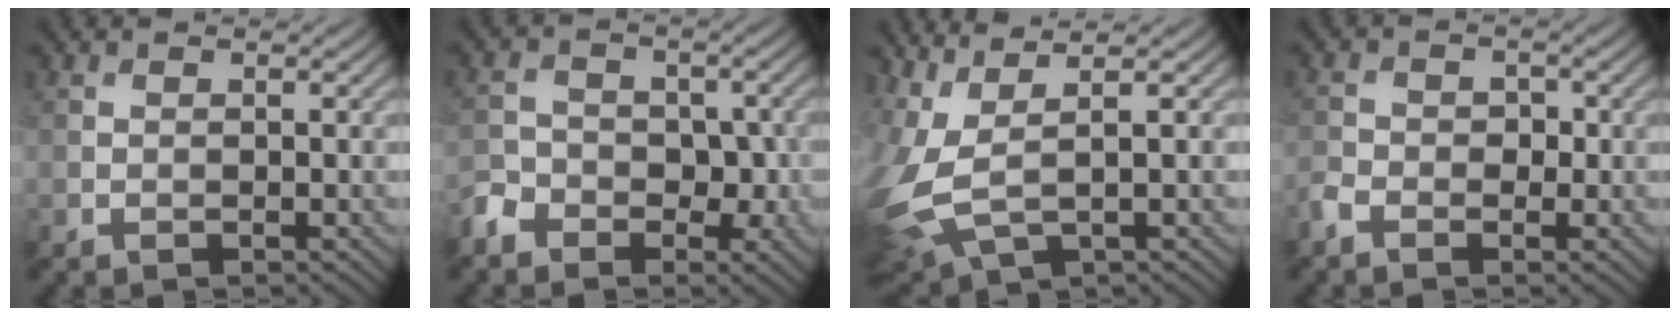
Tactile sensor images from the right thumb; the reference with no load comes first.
{"total": 4.7, "force": [-2.7, 3.3, 2.0], "torque": [-0.037, -0.002, -0.057]}
{"total": 8.3, "force": [1.1, 3.4, 7.5], "torque": [-0.214, -0.006, 0.030]}
{"total": 2.8, "force": [-1.6, 1.8, 1.5], "torque": [-0.032, 0.002, -0.038]}